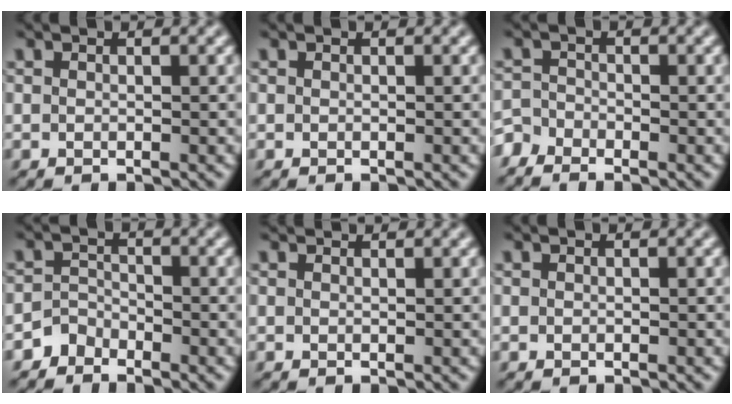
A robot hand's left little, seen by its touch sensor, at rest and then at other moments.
{"total": 0.0}
{"total": 2.5, "force": [-2.1, 1.2, 0.5], "torque": [-0.015, -0.001, -0.046]}
{"total": 1.8, "force": [-1.6, 0.8, -0.1], "torque": [0.008, 0.013, -0.032]}
{"total": 0.9, "force": [0.9, 0.1, 0.1], "torque": [-0.008, 0.007, 0.017]}
{"total": 0.0}